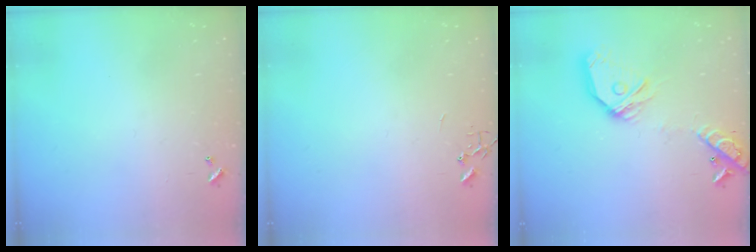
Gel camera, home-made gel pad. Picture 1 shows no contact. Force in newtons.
{"total": 0.0}
{"total": 17.7, "press": 17.5, "slide": 2.5}